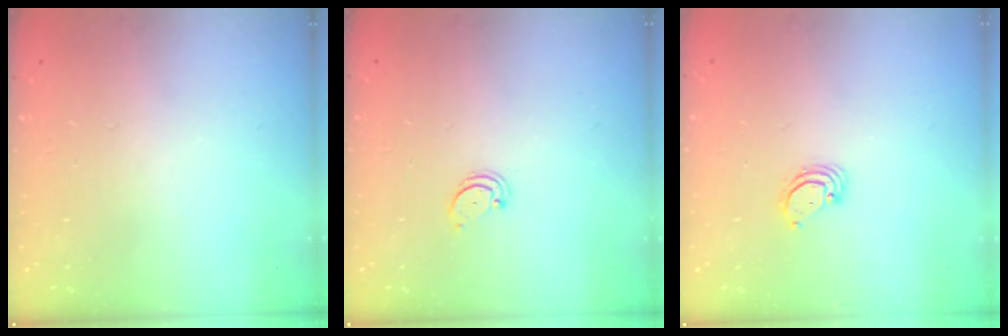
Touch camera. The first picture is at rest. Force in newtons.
{"total": 2.0, "press": 2.0, "slide": 0.2}
{"total": 2.9, "press": 2.9, "slide": 0.3}